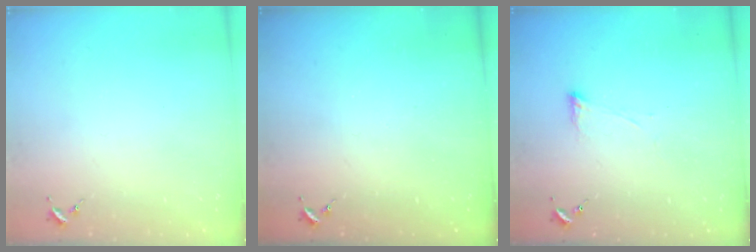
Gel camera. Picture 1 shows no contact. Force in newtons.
{"total": 0.0}
{"total": 2.8, "press": 2.7, "slide": 0.8}